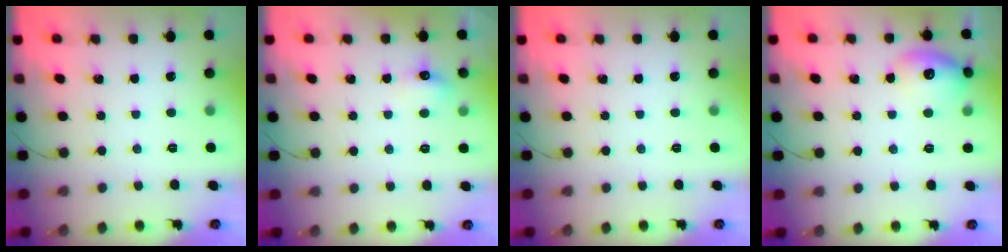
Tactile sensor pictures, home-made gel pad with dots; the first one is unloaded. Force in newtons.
{"total": 5.6, "press": 5.5, "slide": 1.4}
{"total": 0.0}
{"total": 12.9, "press": 12.9, "slide": 1.2}